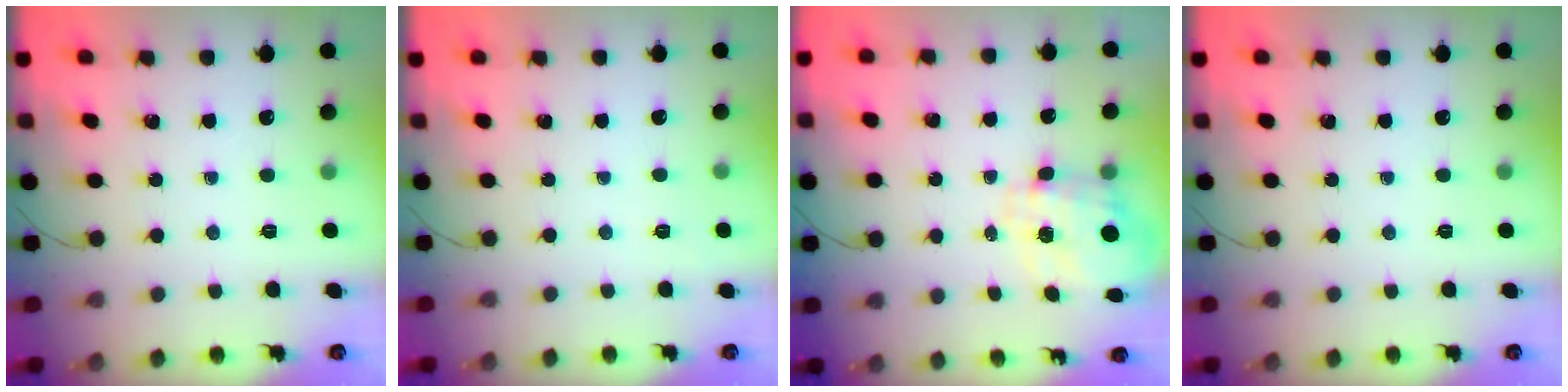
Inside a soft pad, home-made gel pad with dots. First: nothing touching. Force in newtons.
{"total": 4.7, "press": 4.4, "slide": 1.5}
{"total": 3.4, "press": 3.3, "slide": 1.1}
{"total": 0.0}